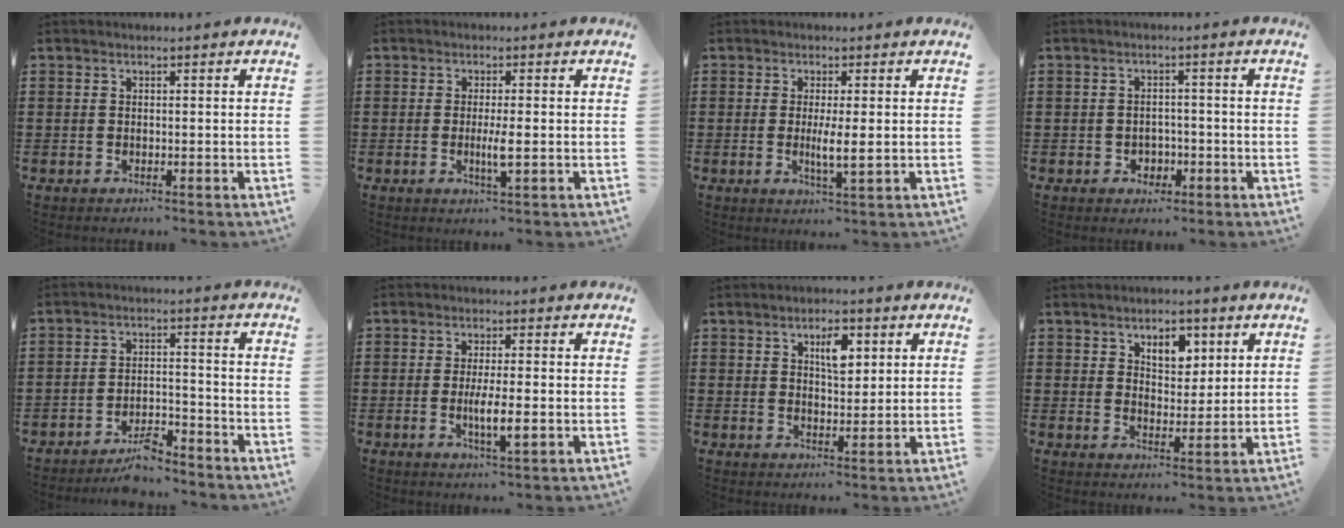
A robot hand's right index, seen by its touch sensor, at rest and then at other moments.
{"total": 3.1, "force": [-0.5, 0.3, 3.1], "torque": [-0.062, -0.007, -0.012]}
{"total": 3.4, "force": [0.0, 0.2, 3.4], "torque": [-0.062, -0.006, -0.001]}
{"total": 2.4, "force": [-1.1, 2.0, 0.9], "torque": [-0.023, 0.003, -0.025]}
{"total": 4.9, "force": [-4.5, 1.0, 1.6], "torque": [-0.035, 0.005, -0.089]}
{"total": 4.7, "force": [-0.8, 0.7, 4.6], "torque": [-0.087, -0.006, -0.019]}
{"total": 4.8, "force": [2.1, 2.0, 3.8], "torque": [-0.057, -0.001, 0.030]}
{"total": 5.0, "force": [3.0, 3.1, 2.6], "torque": [-0.048, 0.007, 0.050]}